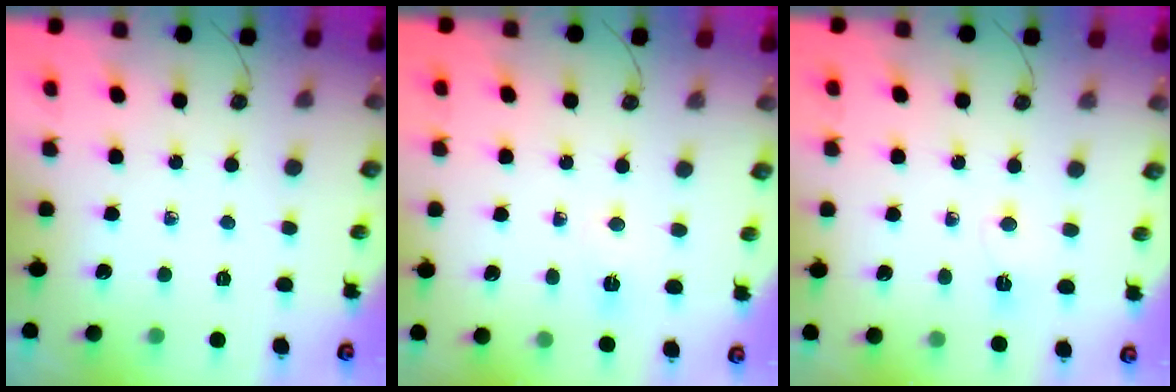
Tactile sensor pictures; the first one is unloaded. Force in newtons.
{"total": 2.7, "press": 2.7, "slide": 0.4}
{"total": 3.1, "press": 3.0, "slide": 0.8}